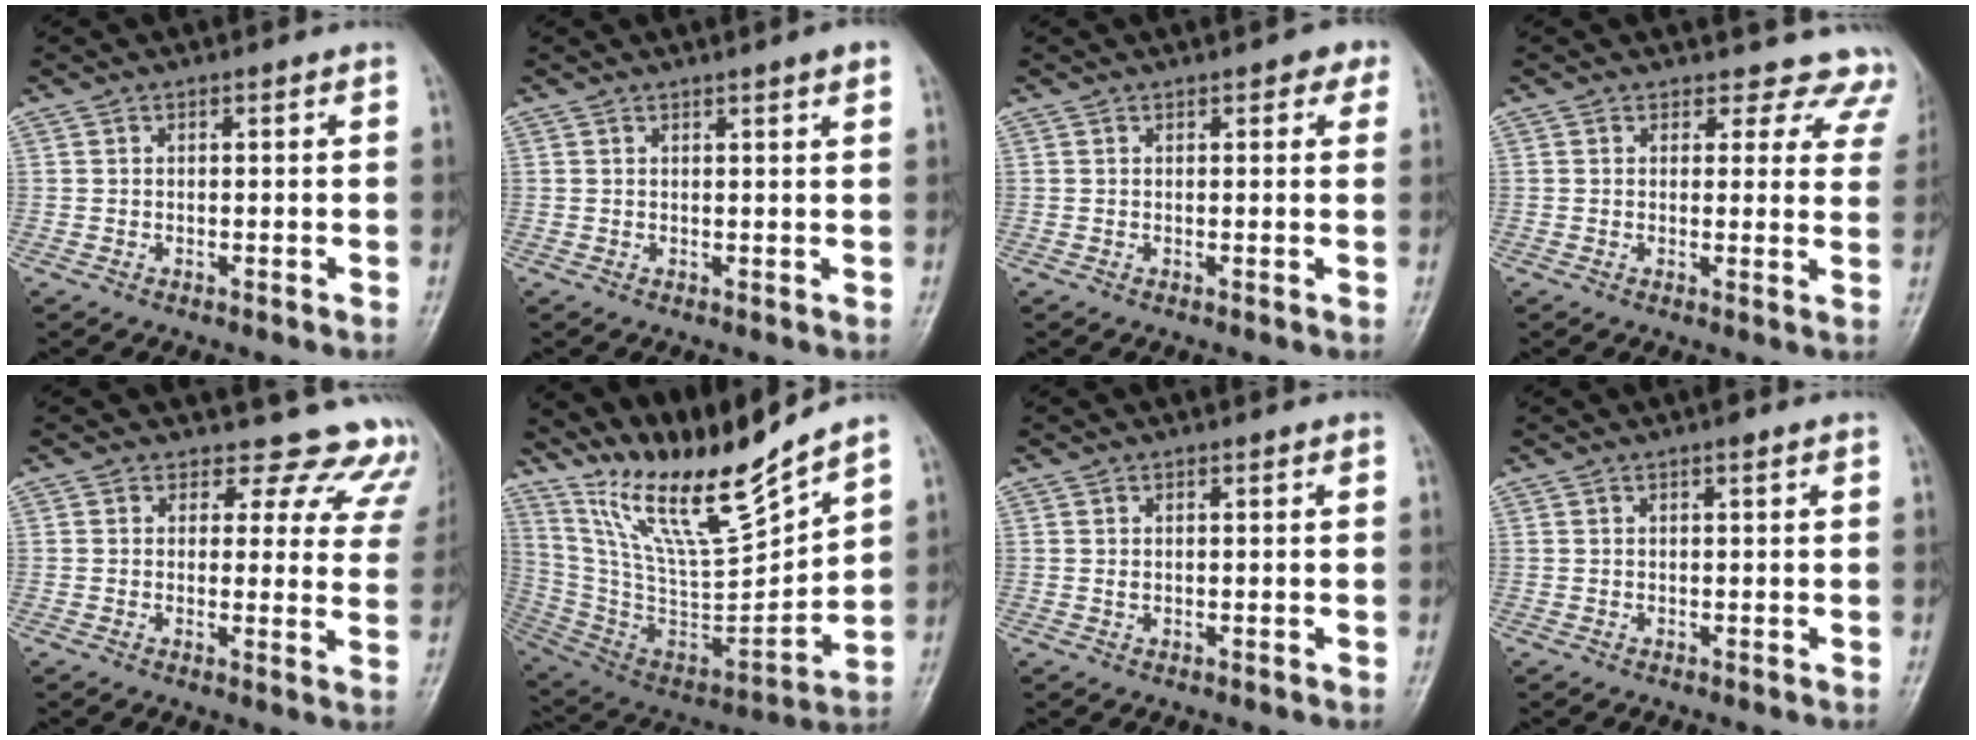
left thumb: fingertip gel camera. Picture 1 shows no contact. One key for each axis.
{"total": 2.8, "fx": 2.0, "fy": 0.3, "fz": 2.0, "tx": -0.023, "ty": -0.003, "tz": 0.024}
{"total": 2.8, "fx": 1.6, "fy": 1.5, "fz": 1.7, "tx": 0.001, "ty": -0.001, "tz": 0.014}
{"total": 10.5, "fx": 9.3, "fy": 4.8, "fz": 0.2, "tx": 0.057, "ty": -0.050, "tz": 0.068}
{"total": 13.8, "fx": 12.3, "fy": 6.0, "fz": 1.6, "tx": 0.032, "ty": -0.090, "tz": 0.104}
{"total": 20.1, "fx": 16.5, "fy": 2.8, "fz": 11.3, "tx": -0.163, "ty": -0.100, "tz": 0.313}
{"total": 0.8, "fx": 0.3, "fy": 0.6, "fz": 0.3, "tx": -0.002, "ty": -0.002, "tz": 0.006}
{"total": 0.8, "fx": 0.6, "fy": 0.3, "fz": 0.5, "tx": -0.007, "ty": -0.001, "tz": 0.008}